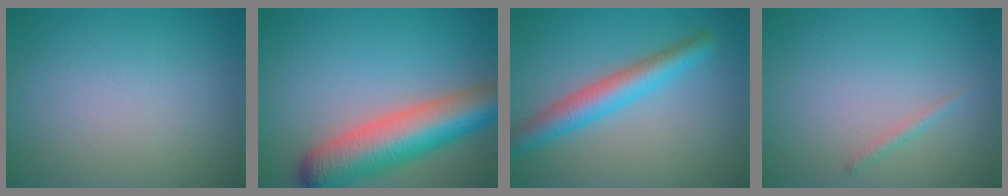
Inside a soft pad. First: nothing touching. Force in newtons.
{"total": 9.1, "press": 9.1, "slide": 0.4}
{"total": 4.5, "press": 4.5, "slide": 0.0}
{"total": 0.8, "press": 0.8, "slide": 0.0}